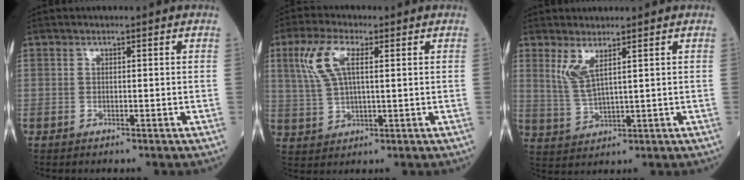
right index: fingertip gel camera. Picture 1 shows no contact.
{"total": 7.5, "force": [2.7, 2.5, 6.5], "torque": [-0.156, 0.015, 0.058]}
{"total": 4.4, "force": [2.4, 0.4, 3.7], "torque": [-0.088, -0.011, 0.060]}